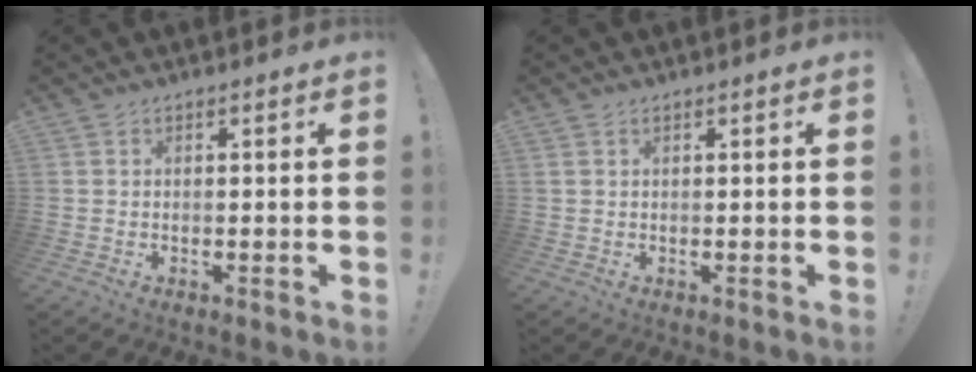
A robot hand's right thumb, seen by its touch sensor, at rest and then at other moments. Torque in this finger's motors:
{"motor_torque": [0.12, -0.22, -0.06, -0.11, 0.08]}